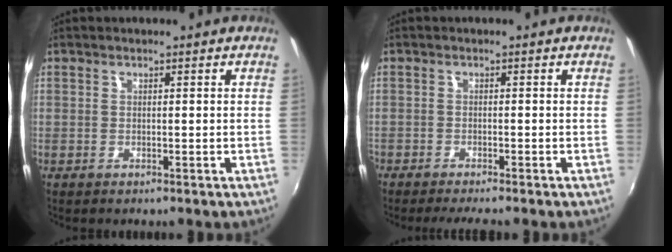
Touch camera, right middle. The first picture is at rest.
{"total": 3.9, "force": [-3.5, 0.1, 1.8], "torque": [-0.045, -0.010, -0.057]}